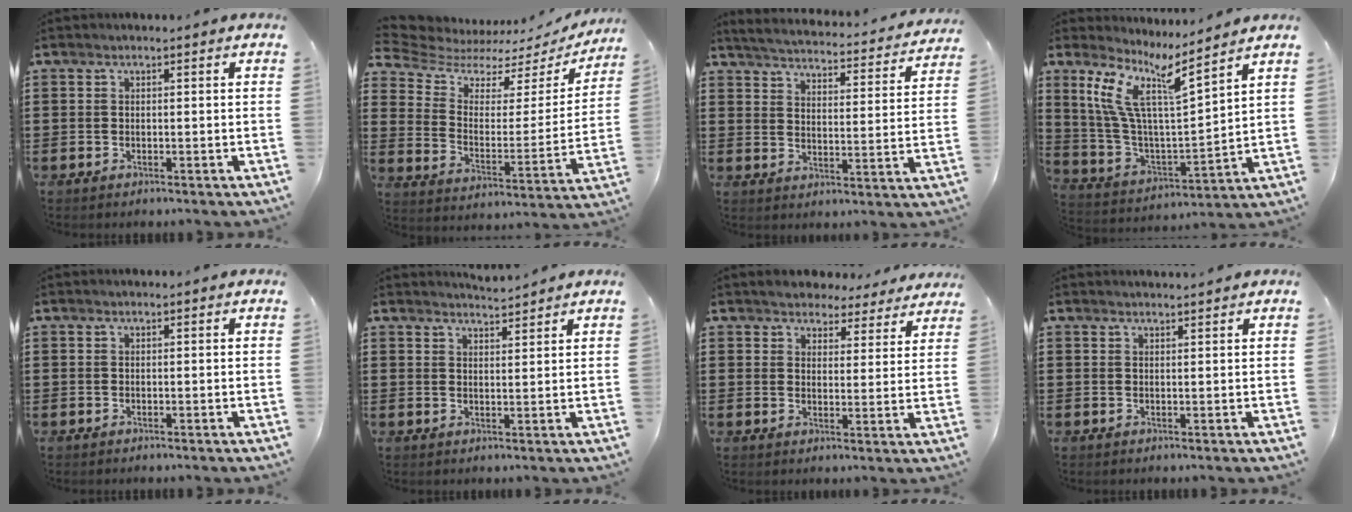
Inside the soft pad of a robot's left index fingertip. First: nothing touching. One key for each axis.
{"total": 6.4, "fx": 5.4, "fy": 2.8, "fz": 2.1, "tx": -0.075, "ty": -0.036, "tz": 0.092}
{"total": 3.5, "fx": 3.5, "fy": -0.3, "fz": 0.7, "tx": -0.035, "ty": -0.032, "tz": 0.052}
{"total": 10.3, "fx": 6.7, "fy": 2.0, "fz": 7.5, "tx": -0.177, "ty": -0.041, "tz": 0.113}
{"total": 0.0}
{"total": 2.8, "fx": 2.8, "fy": -0.1, "fz": 0.3, "tx": -0.012, "ty": -0.007, "tz": 0.053}
{"total": 4.0, "fx": 4.0, "fy": 0.6, "fz": 0.0, "tx": -0.011, "ty": -0.018, "tz": 0.069}
{"total": 1.2, "fx": 1.1, "fy": -0.1, "fz": 0.2, "tx": -0.005, "ty": -0.003, "tz": 0.023}